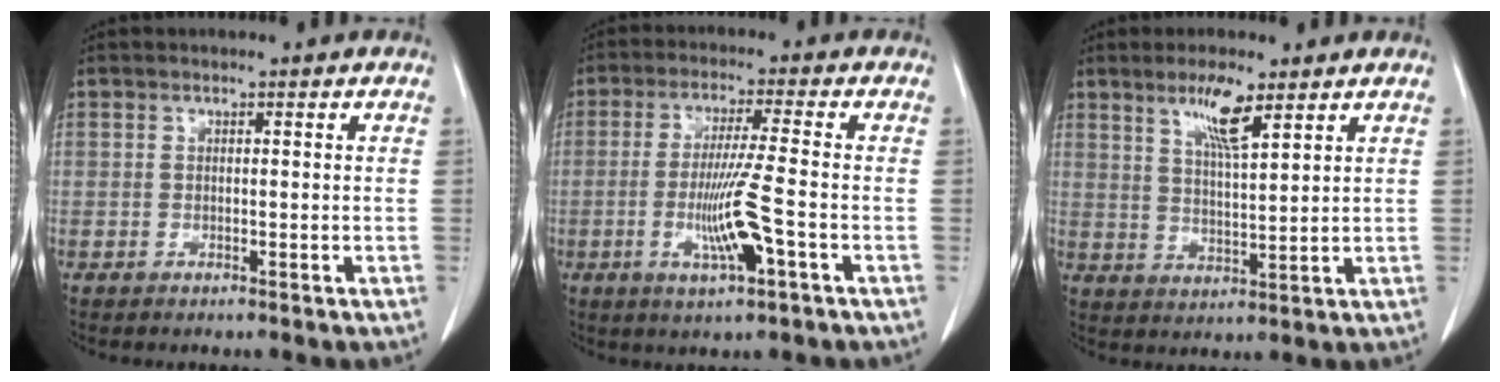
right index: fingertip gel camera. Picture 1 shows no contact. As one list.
[{"total": 8.7, "force": [-2.7, -0.3, 8.3], "torque": [-0.159, -0.012, -0.048]}, {"total": 6.4, "force": [4.0, 0.7, 5.0], "torque": [-0.095, -0.003, 0.073]}]